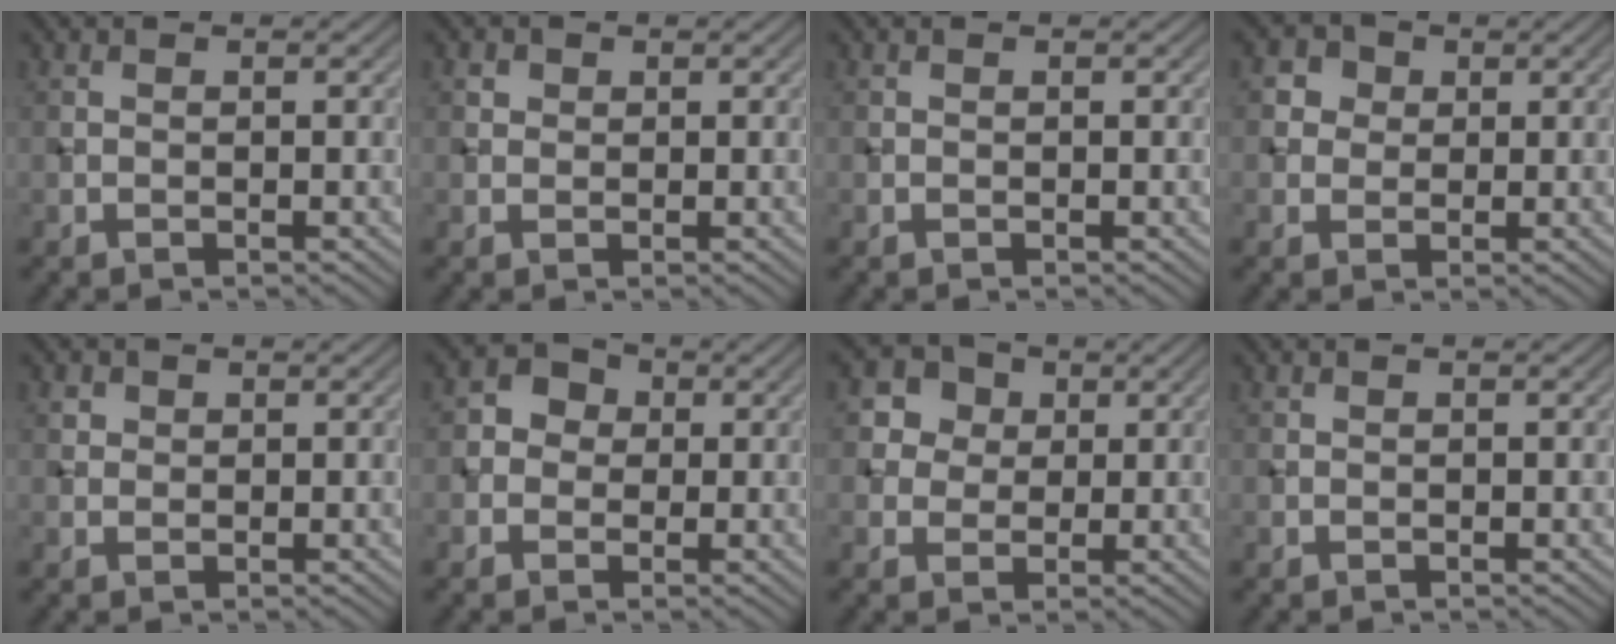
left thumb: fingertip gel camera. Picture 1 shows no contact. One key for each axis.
{"total": 1.1, "fx": 0.5, "fy": 1.0, "fz": 0.3, "tx": -0.005, "ty": 0.000, "tz": 0.006}
{"total": 0.0}
{"total": 3.5, "fx": 1.2, "fy": 3.0, "fz": 1.2, "tx": -0.035, "ty": -0.003, "tz": 0.020}
{"total": 1.3, "fx": 0.6, "fy": 1.1, "fz": 0.3, "tx": -0.005, "ty": -0.002, "tz": 0.009}
{"total": 3.2, "fx": 0.0, "fy": 3.0, "fz": 1.2, "tx": -0.018, "ty": 0.004, "tz": -0.006}
{"total": 4.5, "fx": 1.4, "fy": 4.0, "fz": 1.5, "tx": -0.046, "ty": 0.003, "tz": 0.016}
{"total": 0.0}